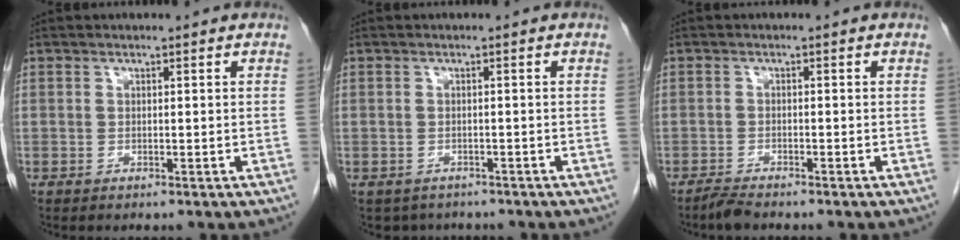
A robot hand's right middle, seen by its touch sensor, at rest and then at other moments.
{"total": 4.0, "force": [-3.4, 2.1, 0.3], "torque": [0.001, 0.004, -0.044]}
{"total": 1.9, "force": [-1.8, 0.0, 0.7], "torque": [-0.024, -0.008, -0.035]}